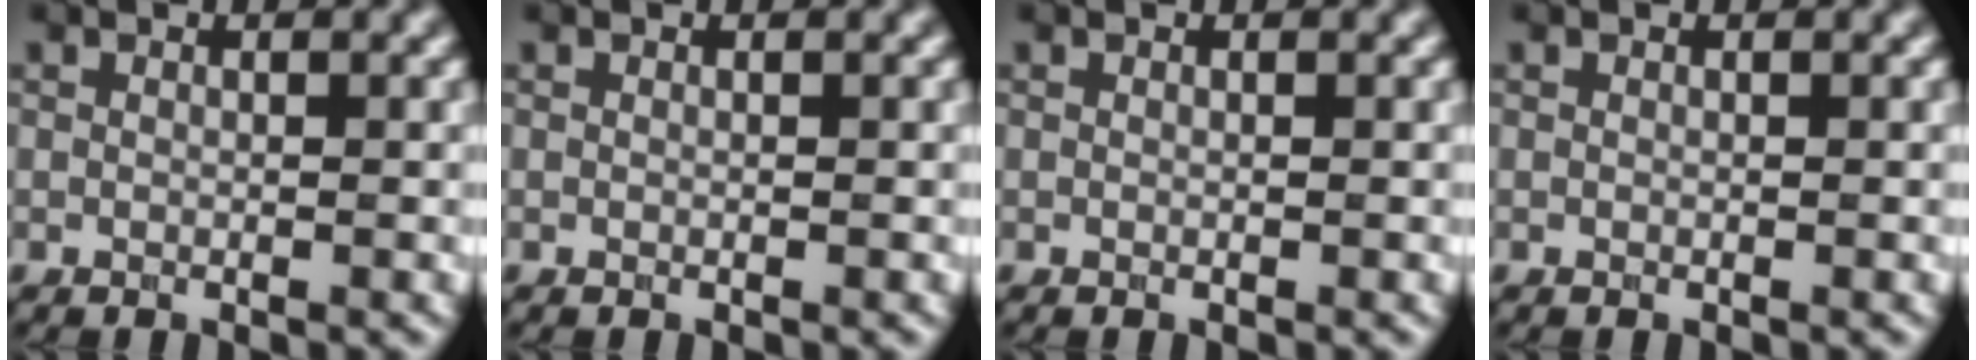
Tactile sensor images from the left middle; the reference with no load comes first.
{"total": 0.0}
{"total": 0.0}
{"total": 0.0}